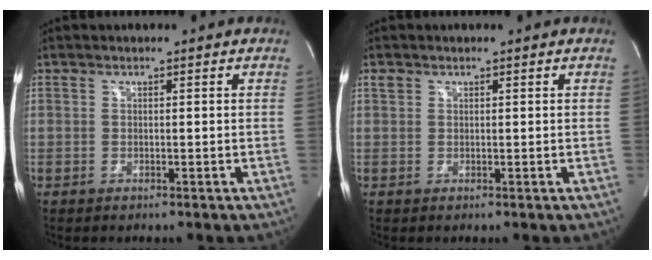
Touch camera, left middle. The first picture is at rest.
{"total": 0.9, "force": [0.6, 0.7, 0.2], "torque": [-0.002, 0.010, 0.010]}